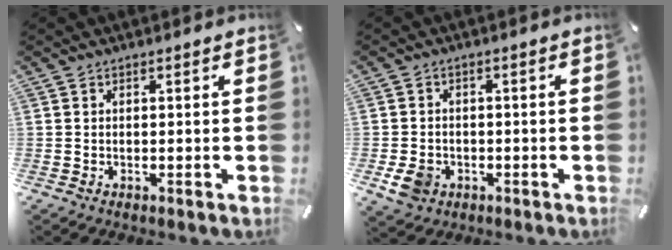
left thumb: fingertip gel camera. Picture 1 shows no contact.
{"total": 5.4, "force": [-2.0, 4.5, 2.4], "torque": [-0.048, 0.002, -0.036]}